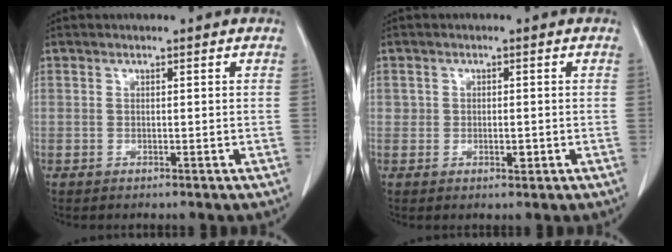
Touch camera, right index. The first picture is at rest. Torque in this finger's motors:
{"motor_torque": [0.01, 0.01, -0.02, 0.00]}